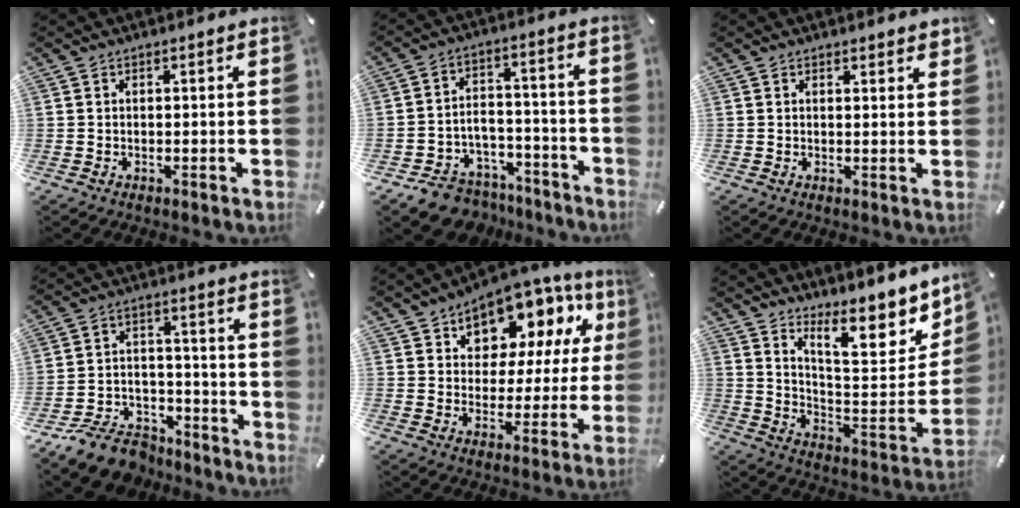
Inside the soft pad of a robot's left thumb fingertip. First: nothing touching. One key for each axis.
{"total": 8.9, "fx": -7.0, "fy": 5.2, "fz": 2.1, "tx": -0.024, "ty": 0.048, "tz": -0.125}
{"total": 1.4, "fx": 1.3, "fy": 0.5, "fz": 0.3, "tx": 0.001, "ty": -0.006, "tz": 0.024}
{"total": 11.7, "fx": -9.1, "fy": 6.4, "fz": 3.8, "tx": -0.048, "ty": 0.069, "tz": -0.162}
{"total": 10.4, "fx": 7.6, "fy": 6.6, "fz": 2.8, "tx": -0.058, "ty": -0.066, "tz": 0.136}
{"total": 16.1, "fx": 11.8, "fy": 5.4, "fz": 9.6, "tx": -0.125, "ty": -0.100, "tz": 0.194}